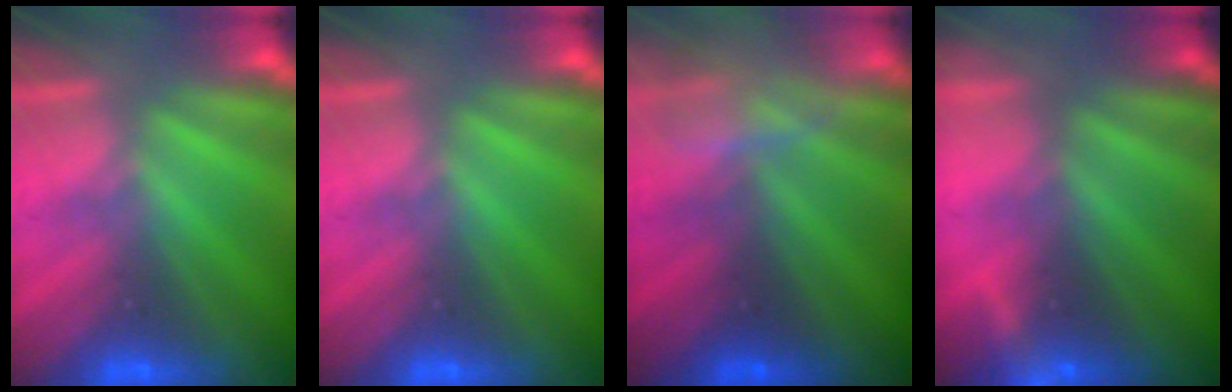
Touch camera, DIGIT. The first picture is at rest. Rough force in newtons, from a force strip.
{"total": 0.0}
{"total": 2.4}
{"total": 3.0}